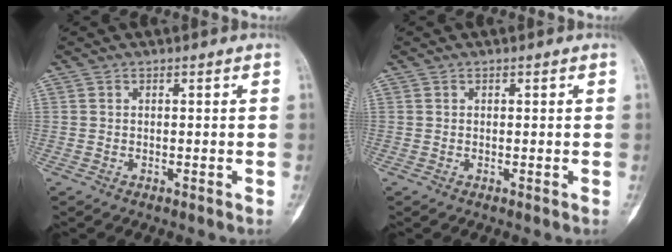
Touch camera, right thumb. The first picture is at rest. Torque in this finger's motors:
{"motor_torque": [-0.24, -0.03, -0.14, 0.03, 0.03]}